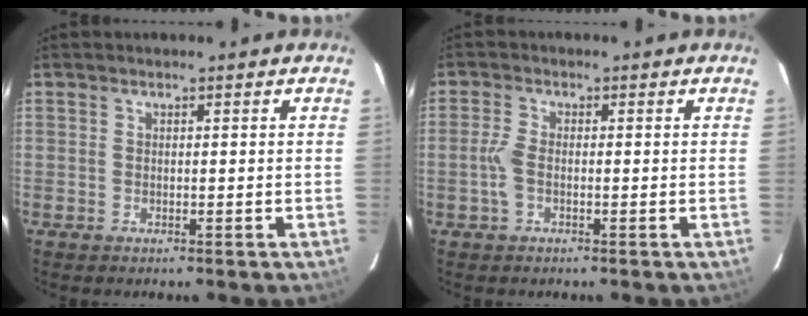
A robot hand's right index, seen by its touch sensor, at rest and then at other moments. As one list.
[{"total": 3.1, "force": [-0.9, 1.3, 2.7], "torque": [-0.066, 0.003, -0.019]}]